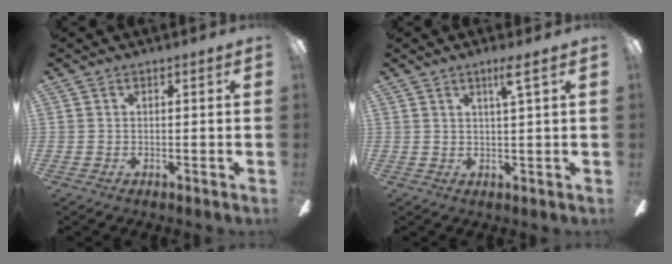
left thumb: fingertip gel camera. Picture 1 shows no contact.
{"total": 4.1, "force": [2.4, -0.1, 3.2], "torque": [-0.062, -0.003, 0.037]}